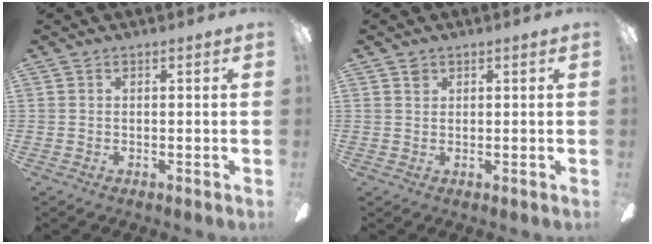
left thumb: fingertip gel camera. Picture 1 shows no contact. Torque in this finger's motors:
{"motor_torque": [0.13, -0.03, 0.32, 0.09, 0.00]}